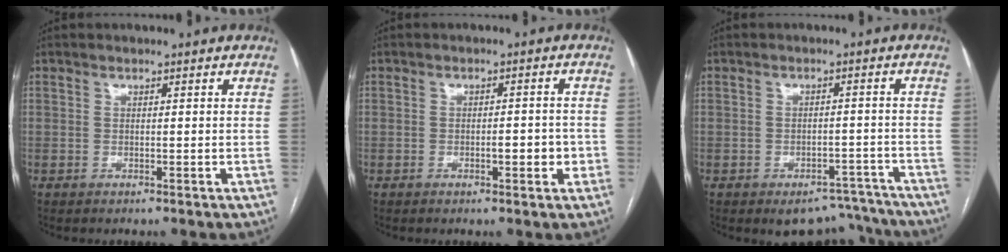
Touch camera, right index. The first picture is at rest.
{"total": 3.4, "force": [-1.0, 1.1, 3.0], "torque": [-0.043, 0.005, -0.012]}
{"total": 8.0, "force": [-7.2, 3.3, 0.9], "torque": [0.020, 0.026, -0.086]}